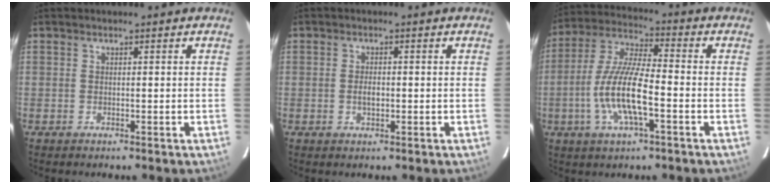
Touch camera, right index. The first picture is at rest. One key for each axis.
{"total": 2.0, "fx": -0.3, "fy": 1.1, "fz": 1.6, "tx": -0.030, "ty": 0.000, "tz": -0.006}
{"total": 13.0, "fx": -3.8, "fy": 3.1, "fz": 12.0, "tx": -0.251, "ty": -0.004, "tz": -0.074}